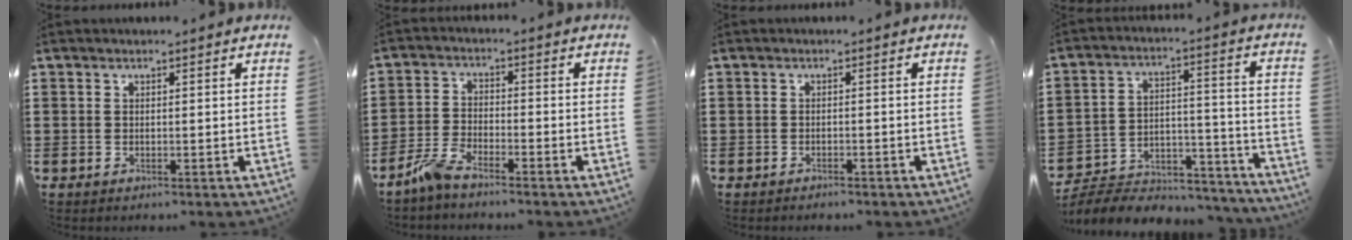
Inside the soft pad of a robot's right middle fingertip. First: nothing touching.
{"total": 4.4, "force": [-3.7, 0.7, 2.2], "torque": [-0.066, -0.003, -0.077]}
{"total": 0.6, "force": [-0.5, 0.1, -0.2], "torque": [0.003, 0.004, -0.014]}
{"total": 5.5, "force": [-5.2, 1.4, 1.0], "torque": [-0.017, 0.009, -0.105]}